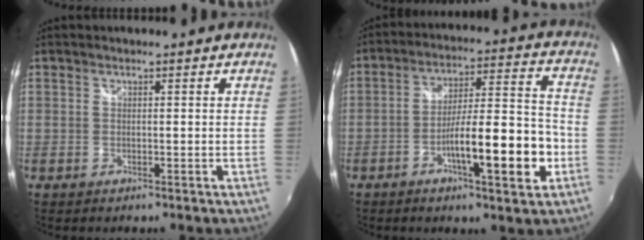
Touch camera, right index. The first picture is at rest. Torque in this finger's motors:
{"motor_torque": [2.14, 0.00, 0.93, 0.14]}